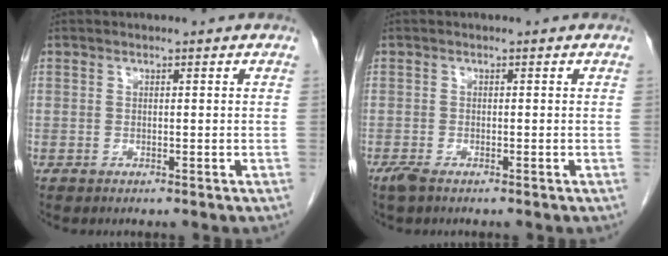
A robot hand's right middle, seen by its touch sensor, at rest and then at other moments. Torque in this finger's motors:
{"motor_torque": [0.43, -0.27, 0.11, 0.03]}